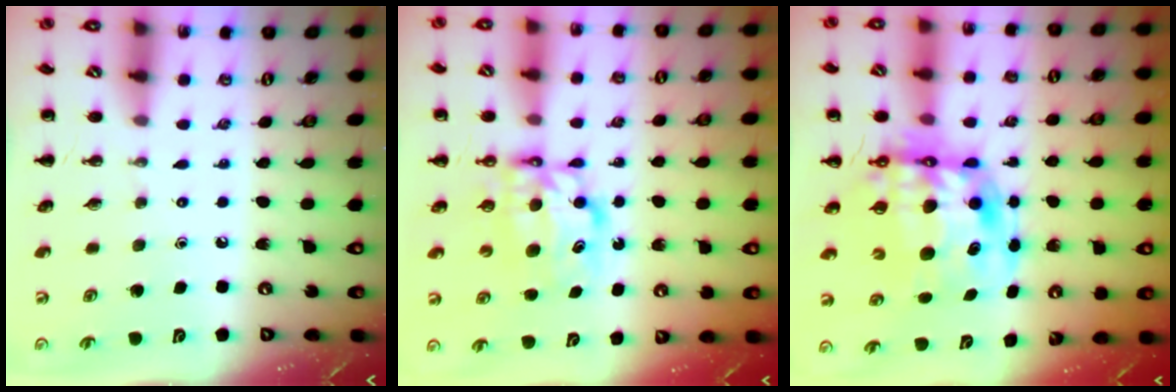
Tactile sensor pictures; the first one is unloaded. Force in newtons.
{"total": 7.3, "press": 7.2, "slide": 1.0}
{"total": 14.1, "press": 13.7, "slide": 3.2}